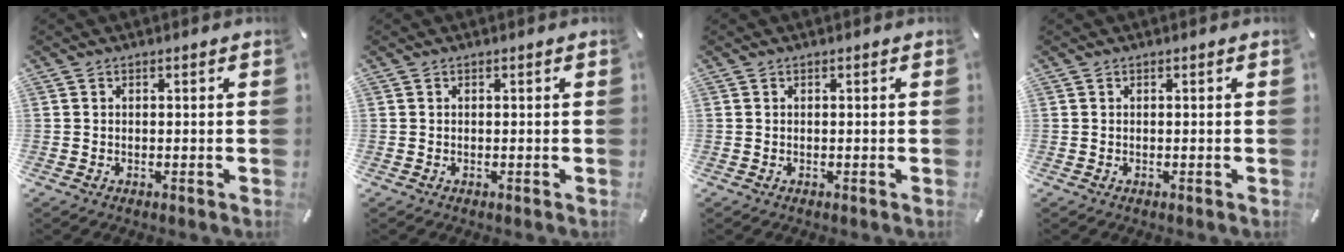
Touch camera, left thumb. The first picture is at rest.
{"total": 0.0}
{"total": 0.0}
{"total": 0.0}